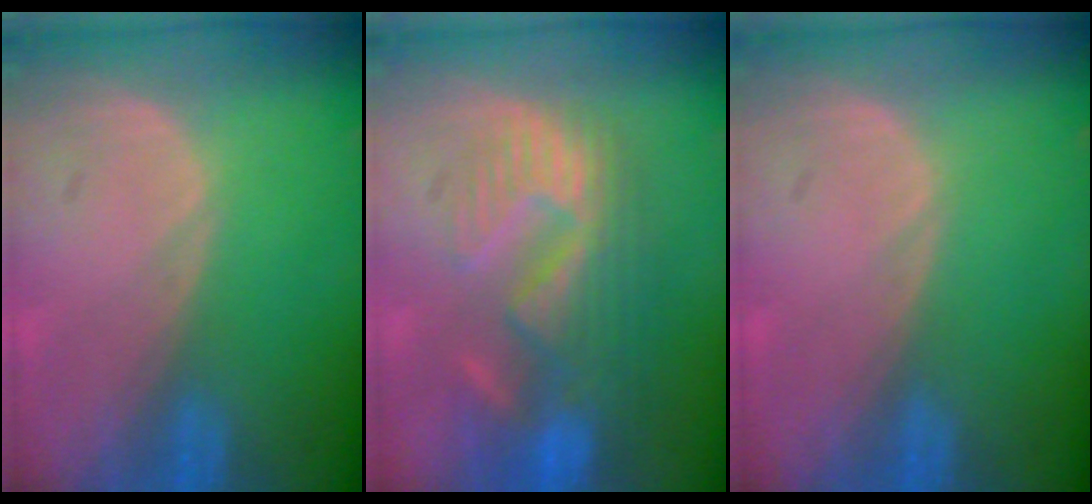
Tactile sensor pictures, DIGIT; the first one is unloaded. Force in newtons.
{"total": 11.0, "press": 9.7, "slide": 5.3}
{"total": 0.0}